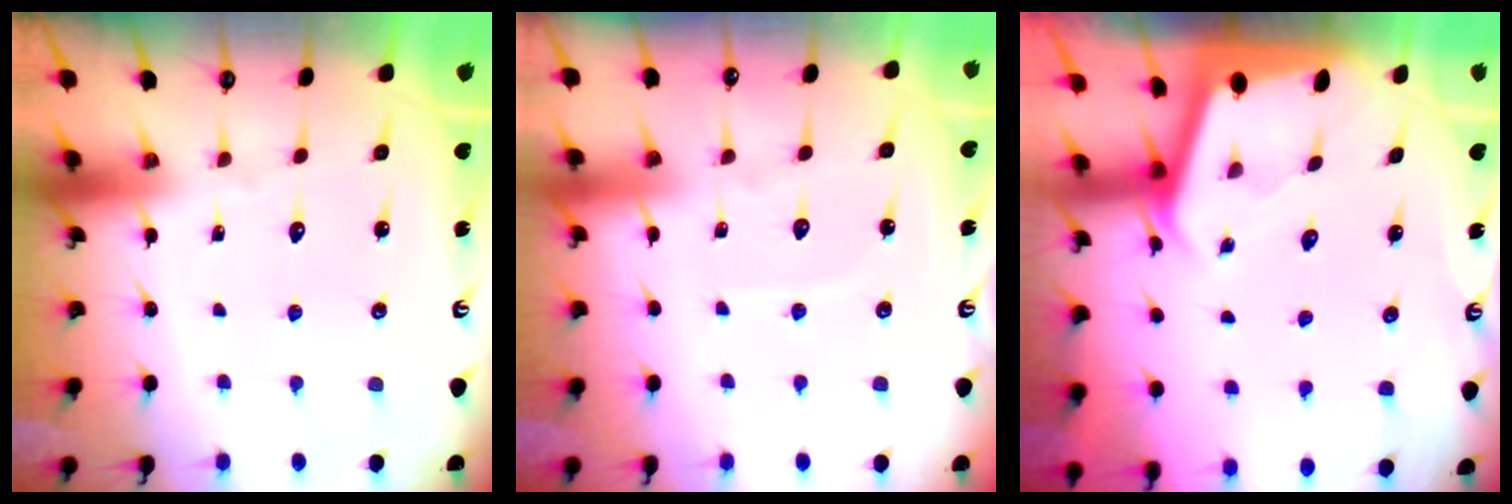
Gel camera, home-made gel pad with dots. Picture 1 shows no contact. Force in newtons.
{"total": 2.5, "press": 2.5, "slide": 0.3}
{"total": 2.0, "press": 2.0, "slide": 0.1}